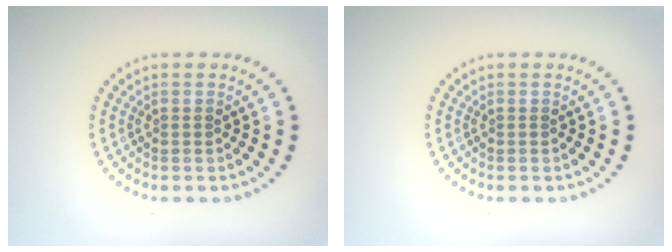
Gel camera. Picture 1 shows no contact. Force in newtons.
{"total": 0.0}